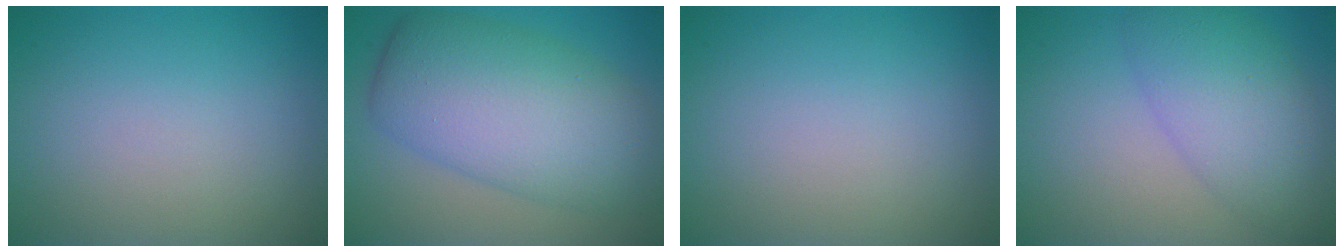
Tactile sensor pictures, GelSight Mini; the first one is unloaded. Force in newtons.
{"total": 9.8, "press": 9.8, "slide": 0.2}
{"total": 0.0}
{"total": 6.2, "press": 6.2, "slide": 0.2}